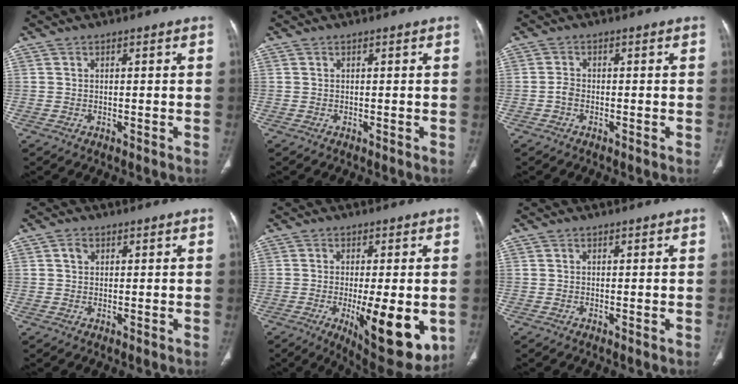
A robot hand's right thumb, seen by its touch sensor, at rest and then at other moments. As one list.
[{"total": 0.0}, {"total": 1.5, "force": [-0.6, 1.0, 1.0], "torque": [-0.020, 0.005, -0.016]}, {"total": 1.5, "force": [0.6, 1.2, 0.7], "torque": [-0.009, 0.001, 0.008]}, {"total": 15.8, "force": [-3.6, 5.2, 14.4], "torque": [-0.186, -0.026, -0.037]}, {"total": 0.0}]